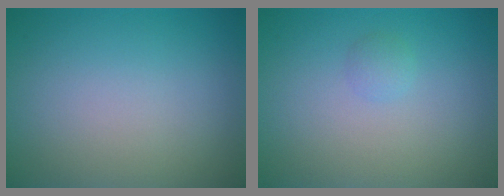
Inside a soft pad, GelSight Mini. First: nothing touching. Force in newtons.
{"total": 0.8, "press": 0.8, "slide": 0.1}